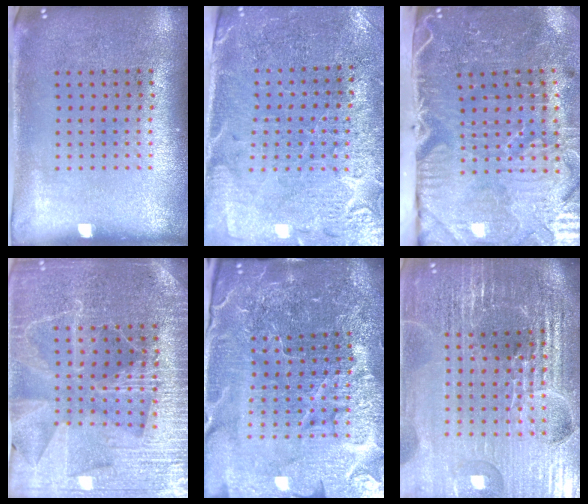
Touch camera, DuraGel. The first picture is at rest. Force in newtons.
{"total": 3.0, "press": 2.9, "slide": 0.9}
{"total": 5.4, "press": 4.4, "slide": 3.2}
{"total": 4.2, "press": 3.9, "slide": 1.3}
{"total": 6.6, "press": 5.8, "slide": 3.2}
{"total": 6.8, "press": 5.9, "slide": 3.2}